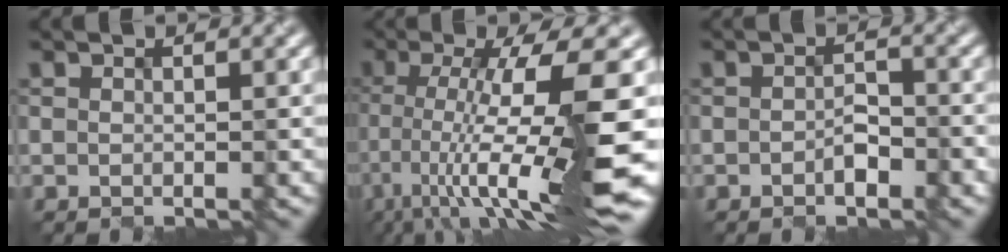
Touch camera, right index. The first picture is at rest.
{"total": 12.2, "force": [-2.2, 2.5, 11.8], "torque": [-0.171, 0.000, -0.031]}
{"total": 2.1, "force": [-1.1, 1.1, 1.5], "torque": [-0.031, -0.001, -0.014]}